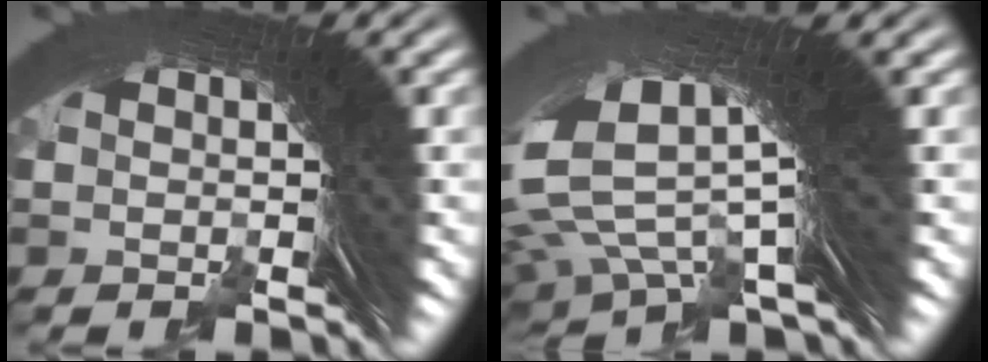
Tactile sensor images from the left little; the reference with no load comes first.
{"total": 11.0, "force": [4.7, 4.8, 8.8], "torque": [-0.177, 0.017, 0.072]}